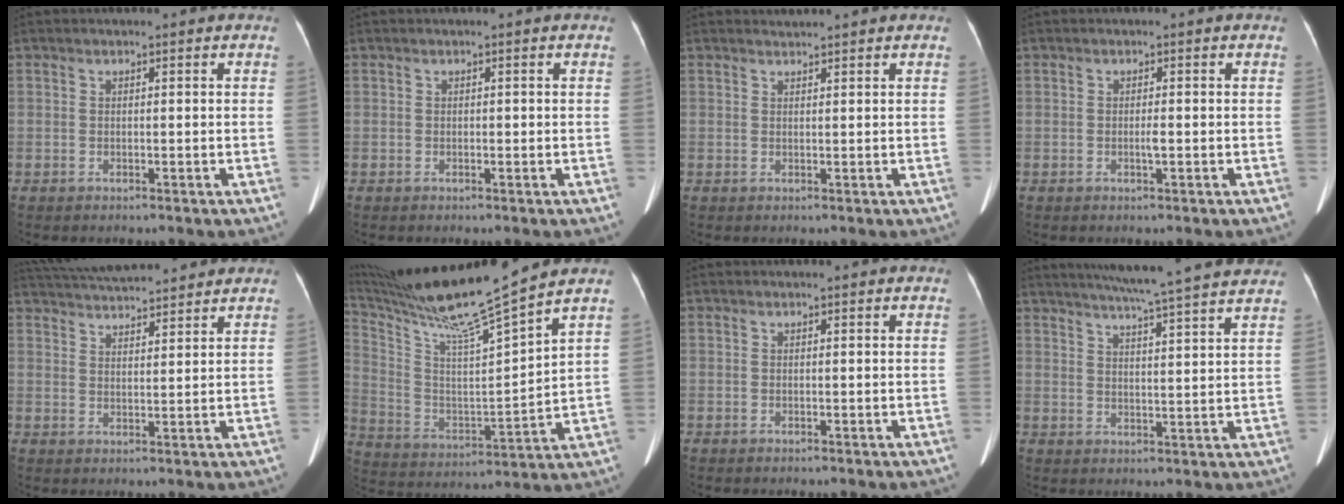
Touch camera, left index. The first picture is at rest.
{"total": 0.0}
{"total": 1.0, "force": [1.0, -0.2, -0.2], "torque": [-0.006, 0.006, 0.021]}
{"total": 0.9, "force": [-0.3, 0.0, 0.9], "torque": [-0.019, -0.001, -0.004]}
{"total": 13.1, "force": [12.2, 1.8, 4.6], "torque": [-0.090, 0.034, 0.188]}
{"total": 19.7, "force": [16.9, -2.5, 9.8], "torque": [-0.190, -0.032, 0.297]}
{"total": 0.0}
{"total": 19.2, "force": [17.0, -0.8, 8.8], "torque": [-0.144, -0.006, 0.216]}